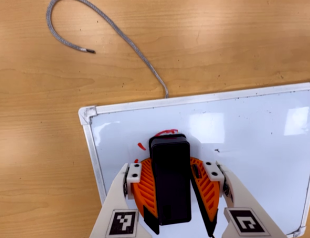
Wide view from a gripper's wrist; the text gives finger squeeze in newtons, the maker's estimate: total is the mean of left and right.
{"total": 17.3, "left": 20.5, "right": 14.1}